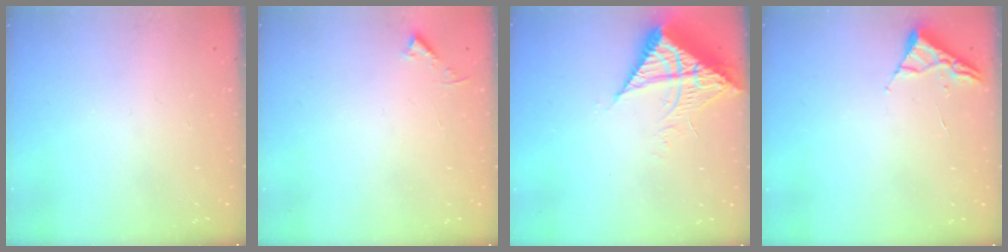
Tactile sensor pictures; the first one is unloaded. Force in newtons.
{"total": 4.0, "press": 4.0, "slide": 0.4}
{"total": 9.4, "press": 9.4, "slide": 1.0}
{"total": 2.6, "press": 2.6, "slide": 0.3}